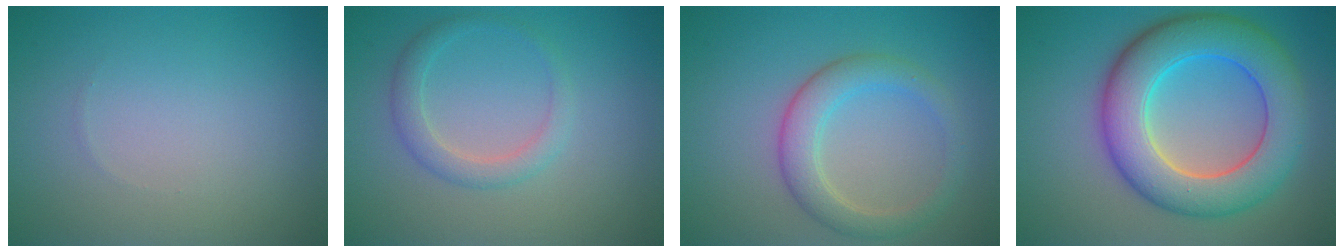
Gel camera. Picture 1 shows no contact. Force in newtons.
{"total": 2.2, "press": 2.2, "slide": 0.2}
{"total": 3.6, "press": 3.6, "slide": 0.2}
{"total": 9.5, "press": 9.5, "slide": 0.6}